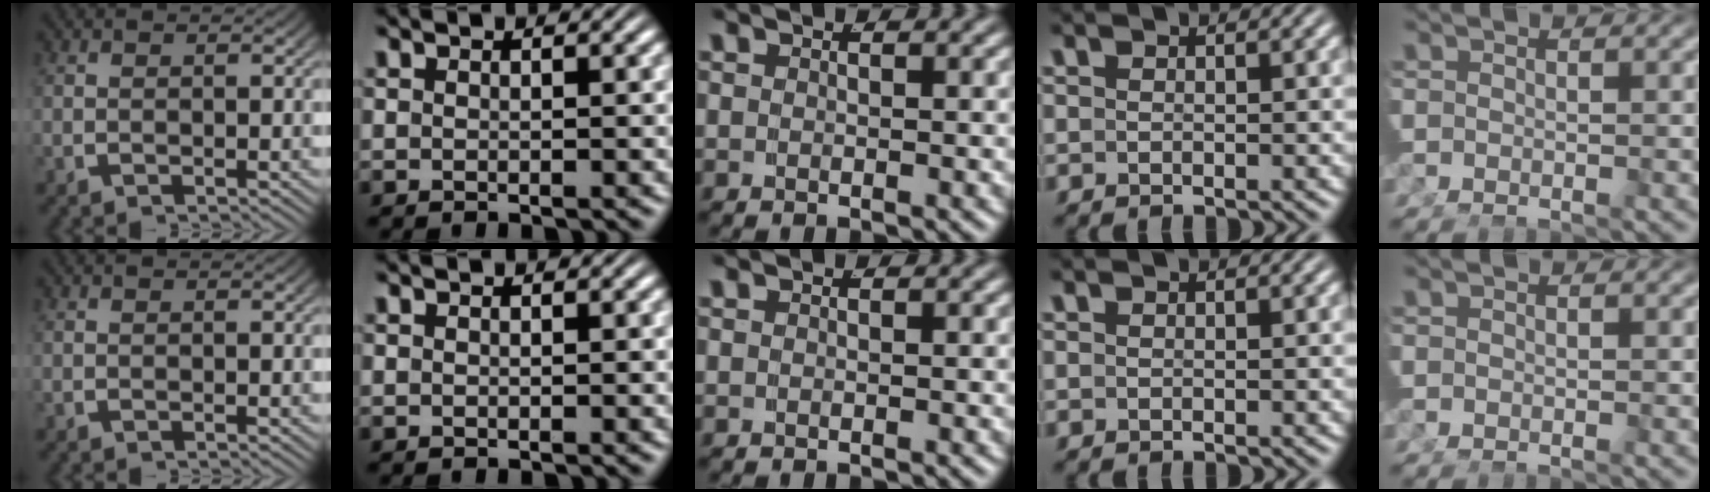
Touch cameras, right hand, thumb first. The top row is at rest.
{}